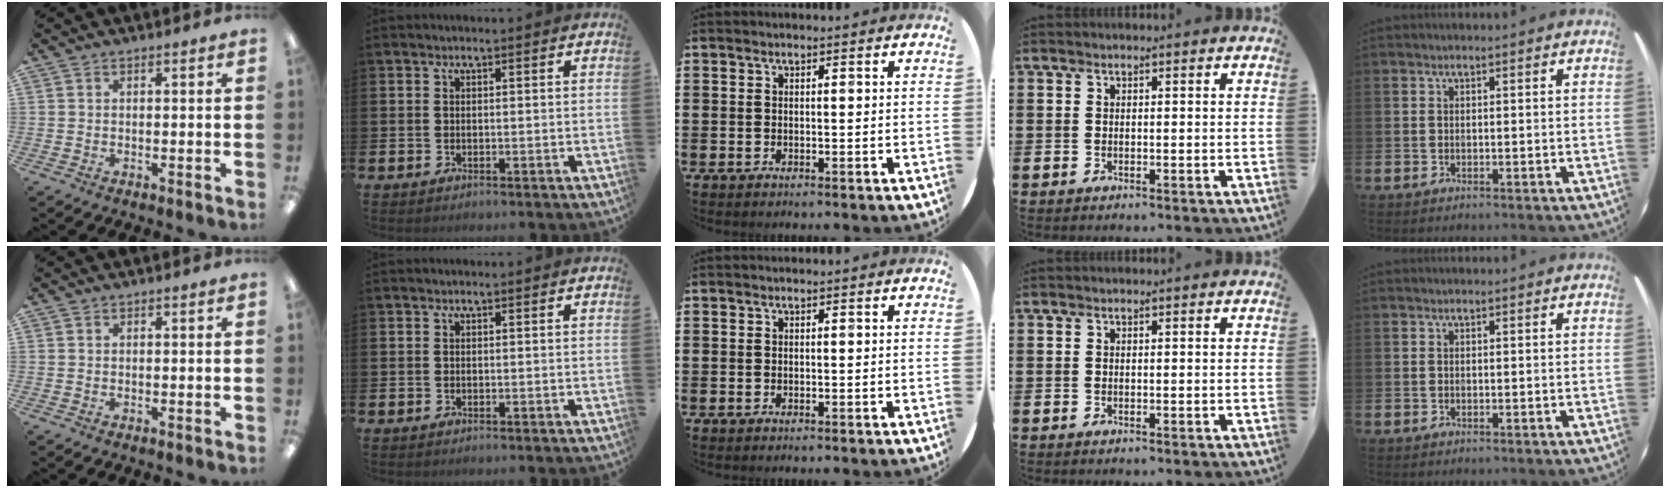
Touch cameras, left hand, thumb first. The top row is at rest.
{}